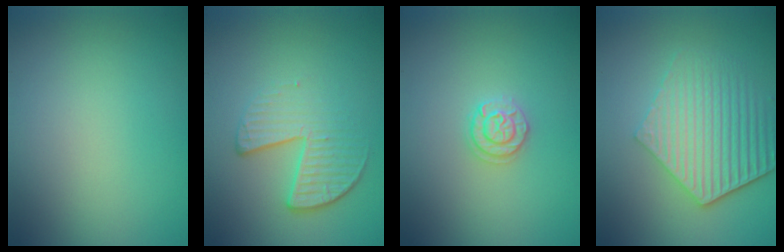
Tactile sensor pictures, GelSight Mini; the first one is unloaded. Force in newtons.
{"total": 4.3, "press": 2.8, "slide": 3.3}
{"total": 1.7, "press": 1.7, "slide": 0.2}
{"total": 5.8, "press": 4.4, "slide": 3.8}